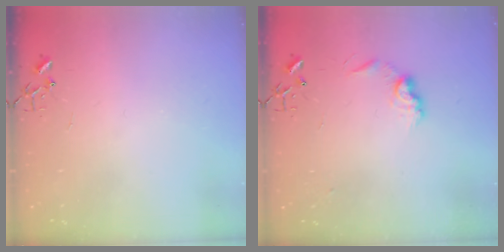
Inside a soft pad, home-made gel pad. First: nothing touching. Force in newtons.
{"total": 8.4, "press": 8.4, "slide": 0.3}